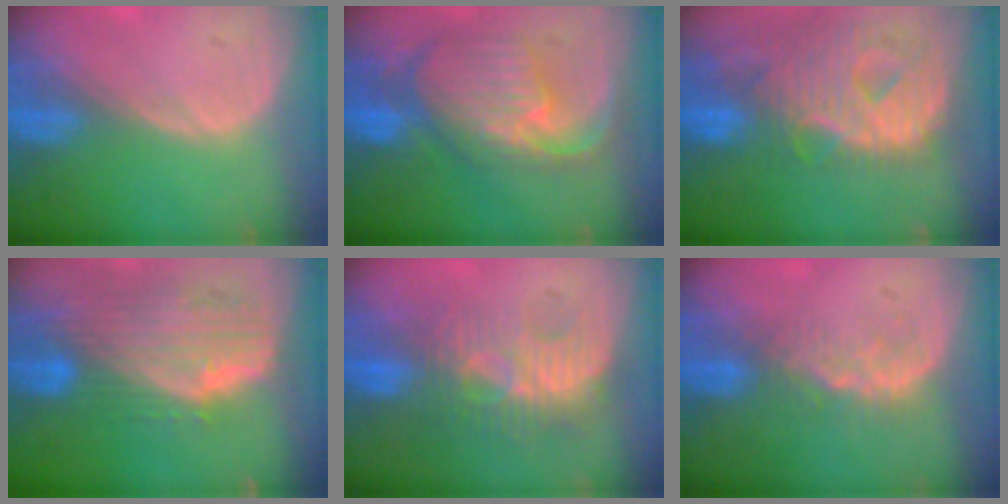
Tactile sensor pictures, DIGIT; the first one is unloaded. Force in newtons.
{"total": 10.6, "press": 9.5, "slide": 4.8}
{"total": 12.9, "press": 11.0, "slide": 6.8}
{"total": 10.8, "press": 9.3, "slide": 5.5}
{"total": 8.9, "press": 8.5, "slide": 2.6}
{"total": 4.4, "press": 4.0, "slide": 1.9}